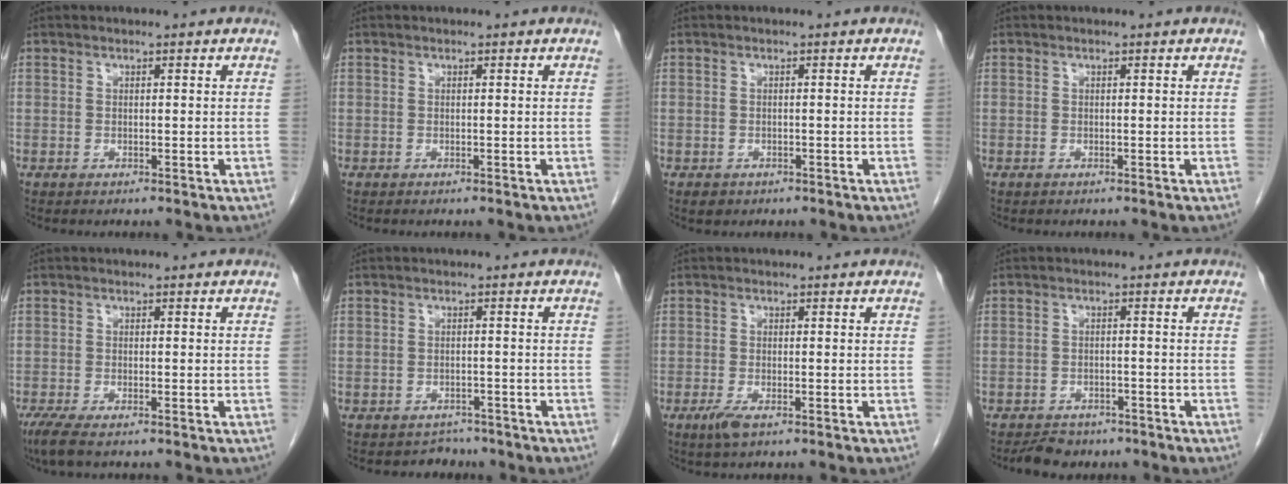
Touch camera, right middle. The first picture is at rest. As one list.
[{"total": 0.0}, {"total": 1.4, "force": [-0.9, 1.0, 0.4], "torque": [-0.010, 0.001, -0.007]}, {"total": 0.0}, {"total": 3.7, "force": [-2.7, 0.7, 2.5], "torque": [-0.051, -0.013, -0.047]}, {"total": 2.5, "force": [-2.1, 1.4, -0.5], "torque": [0.002, 0.008, -0.029]}, {"total": 2.3, "force": [-1.3, 0.6, 1.8], "torque": [-0.041, -0.004, -0.026]}, {"total": 4.4, "force": [-3.6, 2.3, 1.0], "torque": [-0.019, 0.001, -0.053]}]